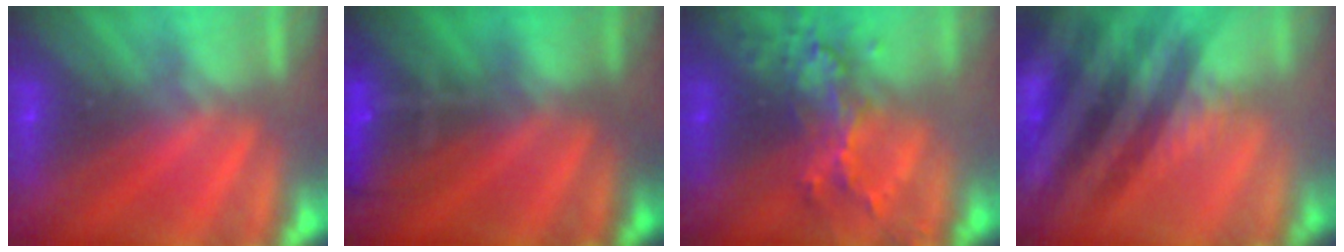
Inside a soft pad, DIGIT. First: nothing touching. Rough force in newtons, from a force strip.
{"total": 7.7}
{"total": 6.4}
{"total": 3.3}